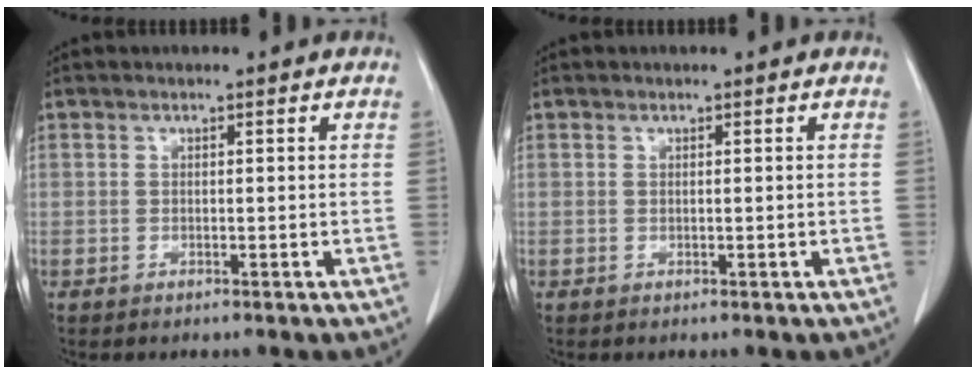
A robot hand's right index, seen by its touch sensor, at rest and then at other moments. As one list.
[{"total": 0.0}]